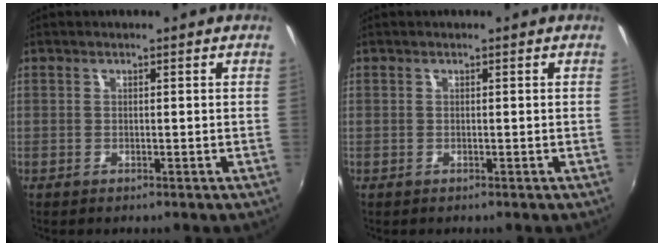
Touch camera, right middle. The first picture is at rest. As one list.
[{"total": 0.0}]